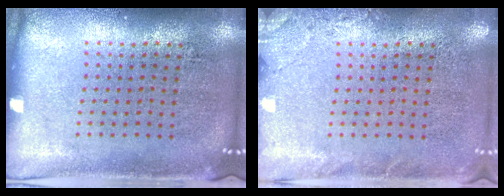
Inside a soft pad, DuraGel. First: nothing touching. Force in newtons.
{"total": 1.7, "press": 1.7, "slide": 0.3}